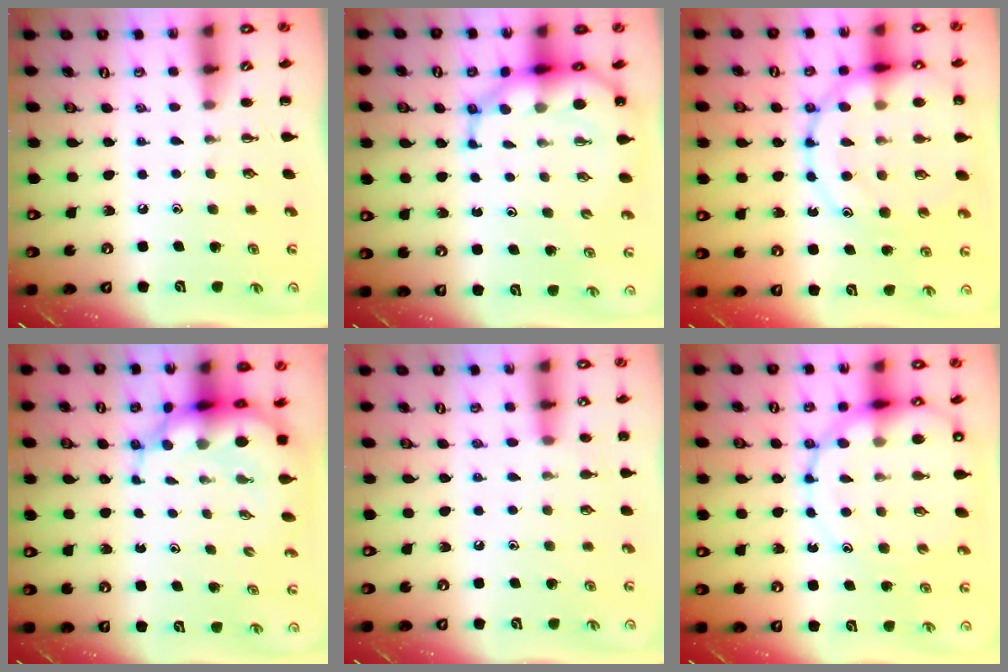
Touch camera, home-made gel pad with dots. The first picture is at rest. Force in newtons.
{"total": 9.7, "press": 9.2, "slide": 3.1}
{"total": 22.4, "press": 22.2, "slide": 2.9}
{"total": 9.2, "press": 8.8, "slide": 2.7}
{"total": 7.5, "press": 7.0, "slide": 2.8}
{"total": 17.5, "press": 17.1, "slide": 3.7}